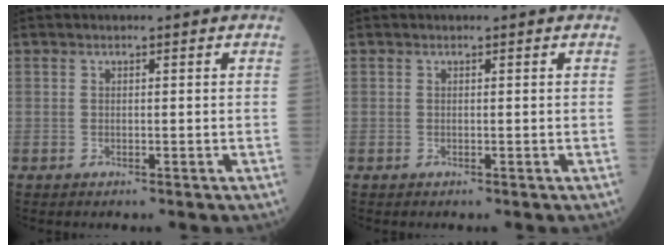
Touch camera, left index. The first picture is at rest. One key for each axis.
{"total": 0.0}